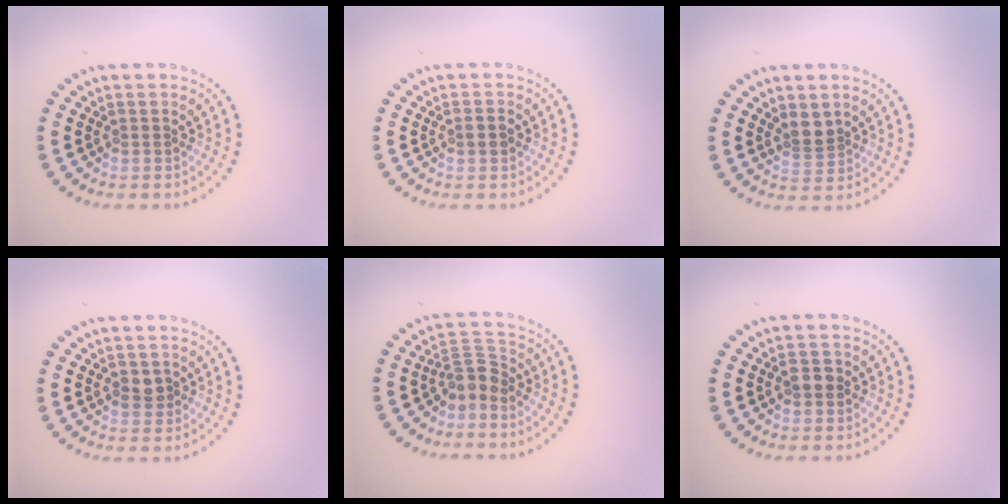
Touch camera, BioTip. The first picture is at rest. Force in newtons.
{"total": 1.2, "press": 1.1, "slide": 0.3}
{"total": 1.9, "press": 1.6, "slide": 1.0}
{"total": 1.6, "press": 1.5, "slide": 0.4}
{"total": 2.6, "press": 2.0, "slide": 1.6}
{"total": 1.7, "press": 1.7, "slide": 0.1}